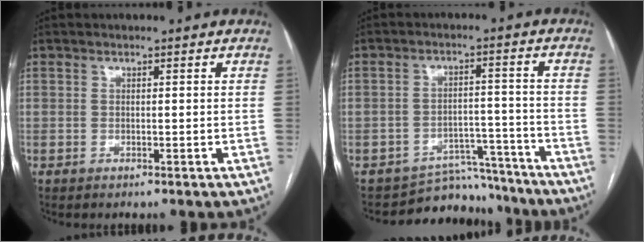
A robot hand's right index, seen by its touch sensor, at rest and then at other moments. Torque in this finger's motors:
{"motor_torque": [-0.02, -0.01, 0.05, -0.02]}